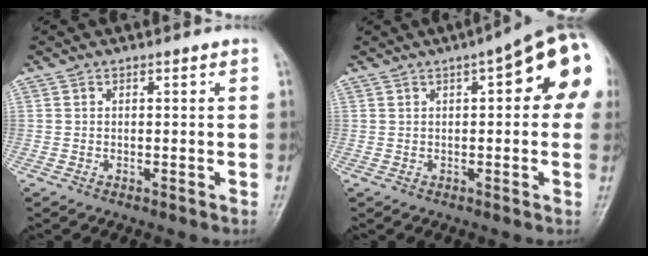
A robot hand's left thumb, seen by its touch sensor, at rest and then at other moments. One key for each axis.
{"total": 13.6, "fx": 4.0, "fy": 4.9, "fz": 12.0, "tx": -0.123, "ty": 0.024, "tz": 0.038}